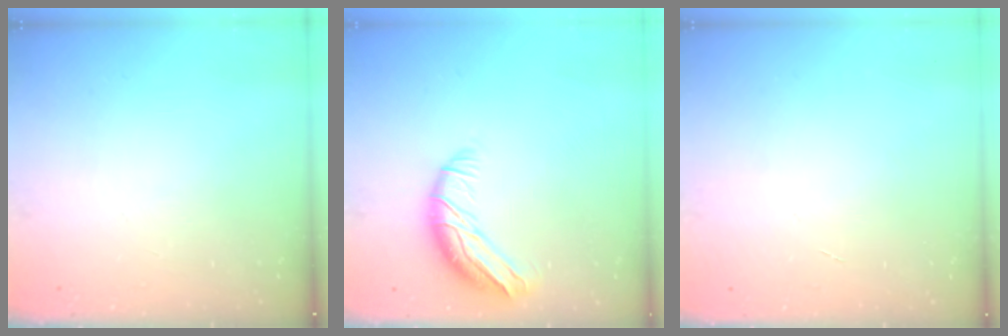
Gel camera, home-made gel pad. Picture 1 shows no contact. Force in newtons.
{"total": 9.8, "press": 9.5, "slide": 2.3}
{"total": 0.0}